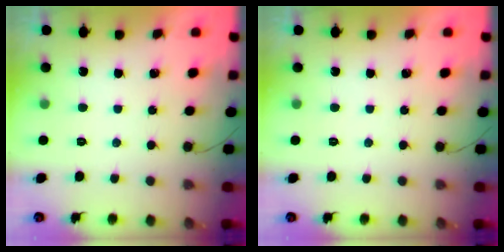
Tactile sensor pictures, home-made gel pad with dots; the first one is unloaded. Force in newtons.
{"total": 0.0}